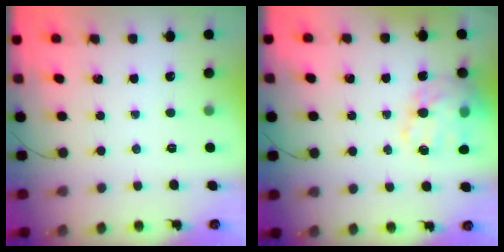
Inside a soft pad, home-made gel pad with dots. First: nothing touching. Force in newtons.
{"total": 19.4, "press": 19.1, "slide": 3.4}